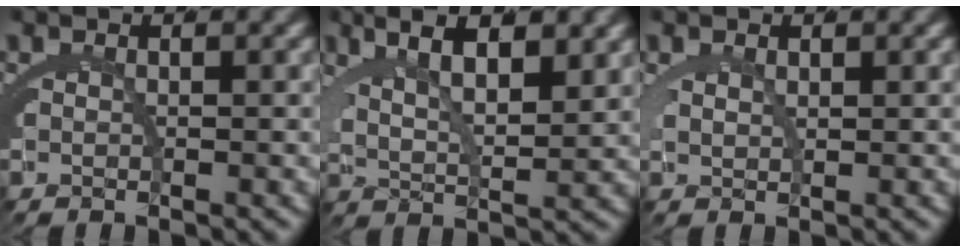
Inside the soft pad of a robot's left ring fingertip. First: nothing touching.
{"total": 7.4, "force": [3.7, 3.6, 5.3], "torque": [-0.081, 0.016, 0.053]}
{"total": 1.3, "force": [1.0, 0.0, 0.7], "torque": [-0.021, -0.007, 0.028]}